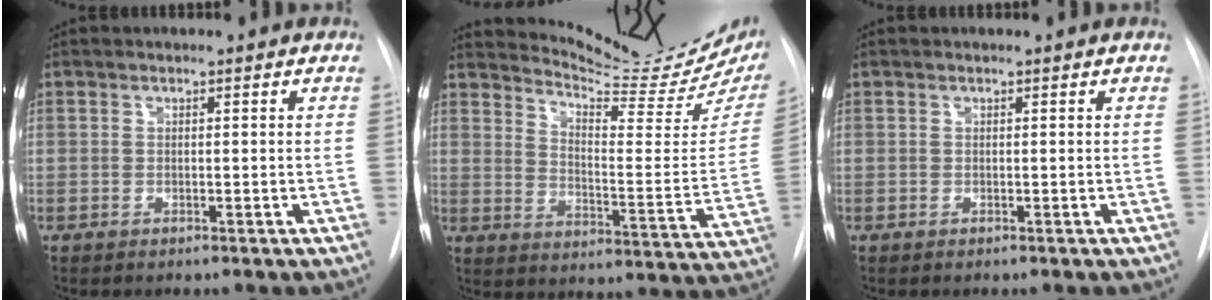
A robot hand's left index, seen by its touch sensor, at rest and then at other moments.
{"total": 20.5, "force": [19.1, 1.2, 7.2], "torque": [-0.106, -0.102, 0.243]}
{"total": 0.0}